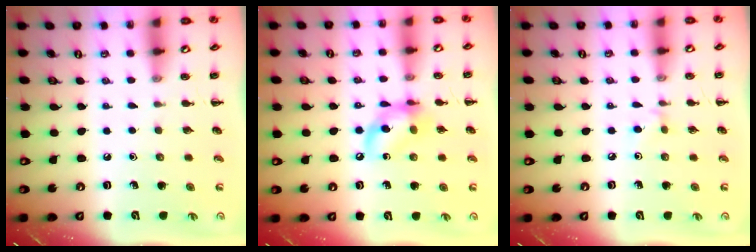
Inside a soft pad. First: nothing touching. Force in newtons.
{"total": 11.8, "press": 11.6, "slide": 2.4}
{"total": 3.9, "press": 3.7, "slide": 1.2}